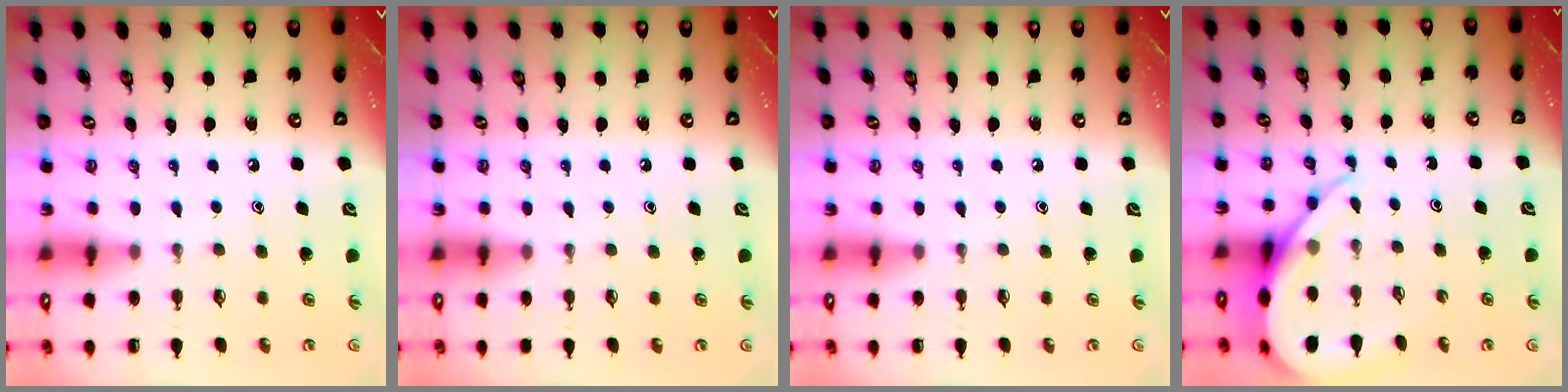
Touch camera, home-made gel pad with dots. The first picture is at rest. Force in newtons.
{"total": 2.2, "press": 2.2, "slide": 0.3}
{"total": 0.0}
{"total": 9.9, "press": 9.8, "slide": 1.2}